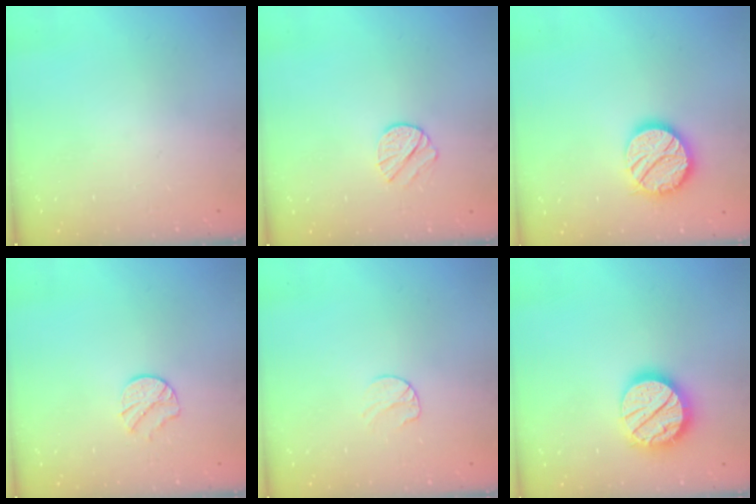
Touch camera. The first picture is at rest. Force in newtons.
{"total": 7.4, "press": 7.4, "slide": 0.6}
{"total": 13.8, "press": 13.7, "slide": 0.8}
{"total": 5.5, "press": 5.5, "slide": 0.6}
{"total": 5.7, "press": 5.6, "slide": 0.6}
{"total": 18.7, "press": 18.6, "slide": 1.5}